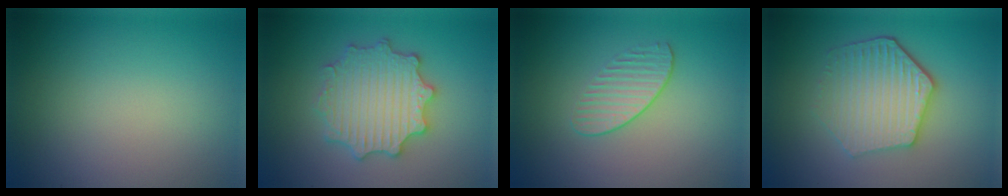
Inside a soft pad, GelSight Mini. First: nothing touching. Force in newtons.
{"total": 5.6, "press": 5.5, "slide": 1.0}
{"total": 1.8, "press": 1.3, "slide": 1.1}
{"total": 5.4, "press": 4.4, "slide": 3.2}